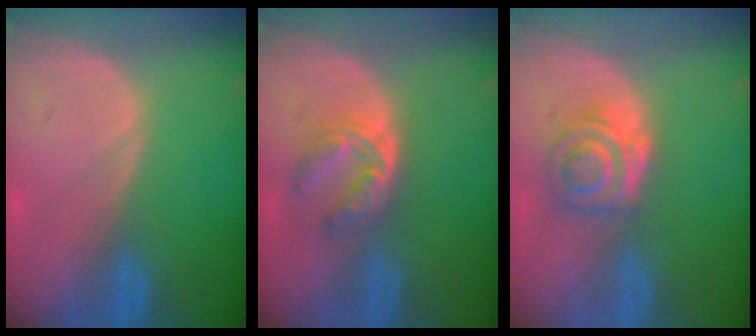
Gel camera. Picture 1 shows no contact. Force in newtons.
{"total": 6.2, "press": 5.0, "slide": 3.6}
{"total": 6.3, "press": 5.2, "slide": 3.5}